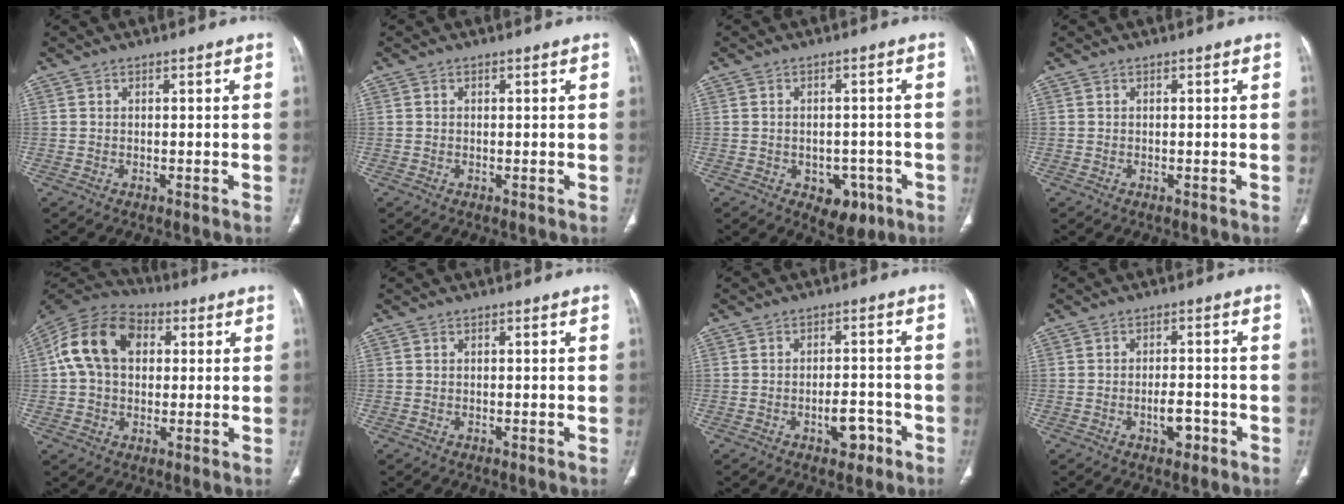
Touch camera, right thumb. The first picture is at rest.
{"total": 0.0}
{"total": 6.2, "force": [-2.8, 4.2, 3.7], "torque": [-0.020, 0.015, -0.029]}
{"total": 0.0}
{"total": 14.5, "force": [2.8, 10.4, 9.8], "torque": [-0.165, 0.026, 0.039]}
{"total": 0.0}
{"total": 4.7, "force": [-2.6, 2.5, 3.1], "torque": [-0.029, 0.022, -0.034]}
{"total": 3.7, "force": [-1.8, 1.8, 2.7], "torque": [-0.034, 0.012, -0.026]}